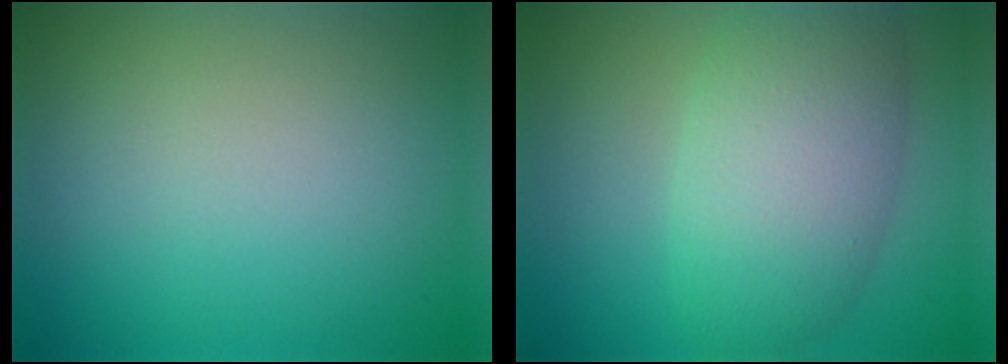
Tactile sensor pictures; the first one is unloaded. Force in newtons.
{"total": 7.4, "press": 7.4, "slide": 0.2}